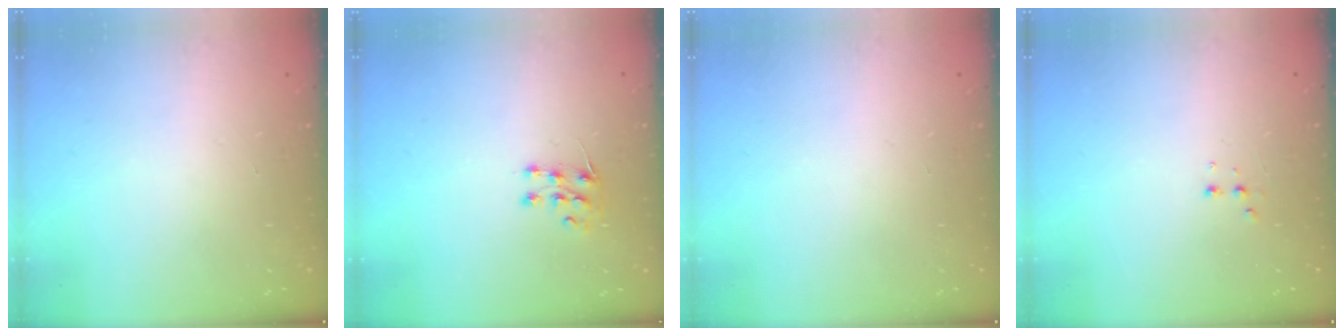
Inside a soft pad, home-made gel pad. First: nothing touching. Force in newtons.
{"total": 6.7, "press": 6.5, "slide": 1.4}
{"total": 0.0}
{"total": 2.9, "press": 2.7, "slide": 1.0}